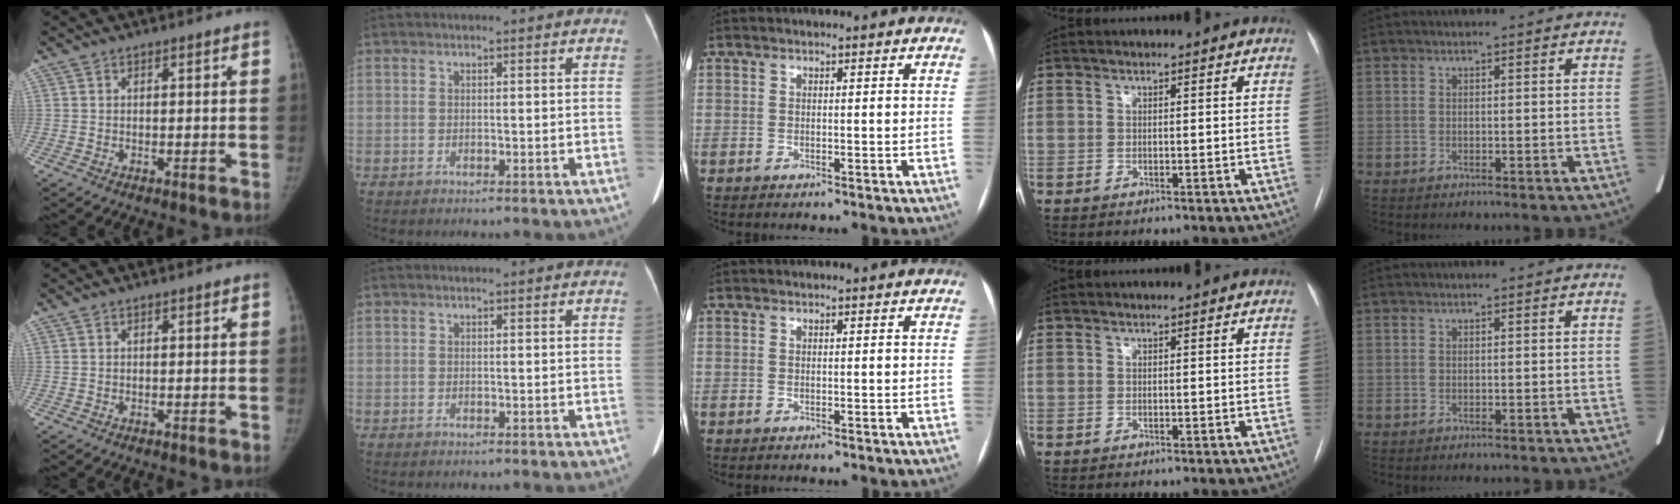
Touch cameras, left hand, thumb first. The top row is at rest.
{}